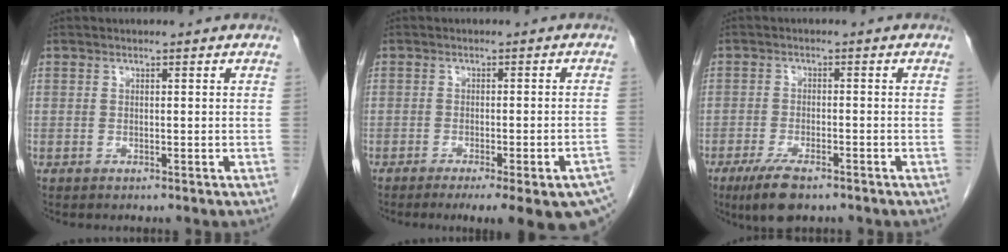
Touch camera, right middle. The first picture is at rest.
{"total": 15.1, "force": [-11.1, 1.9, 10.0], "torque": [-0.081, -0.013, -0.131]}
{"total": 6.2, "force": [-4.2, 1.7, 4.2], "torque": [-0.079, -0.012, -0.071]}